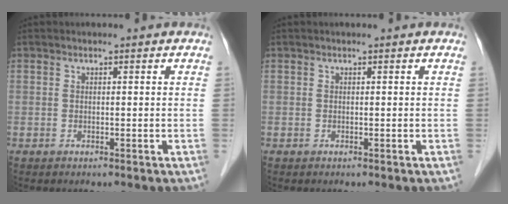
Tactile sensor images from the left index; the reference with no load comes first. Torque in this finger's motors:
{"motor_torque": [0.04, 0.00, 0.00, 0.00]}